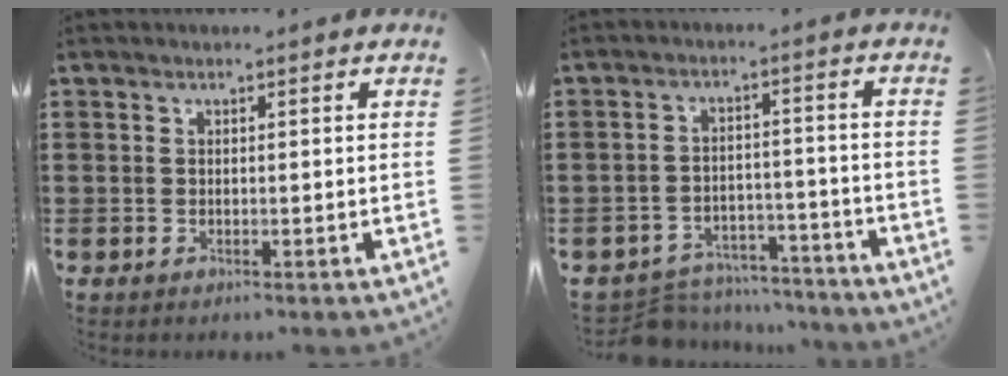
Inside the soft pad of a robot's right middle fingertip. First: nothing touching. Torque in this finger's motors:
{"motor_torque": [0.13, 0.12, 0.05, 0.01]}